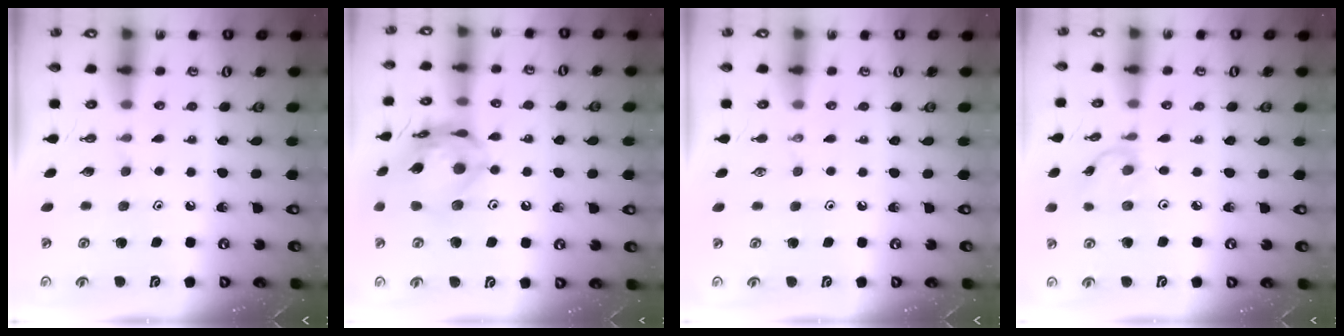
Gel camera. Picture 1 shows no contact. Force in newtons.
{"total": 16.3, "press": 16.2, "slide": 2.0}
{"total": 0.0}
{"total": 2.9, "press": 2.9, "slide": 0.3}